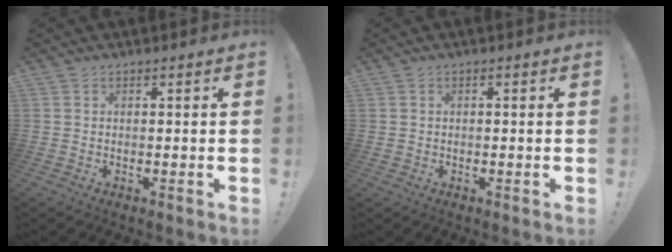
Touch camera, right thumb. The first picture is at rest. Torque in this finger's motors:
{"motor_torque": [0.06, -0.20, 0.05, -0.03, -0.02]}